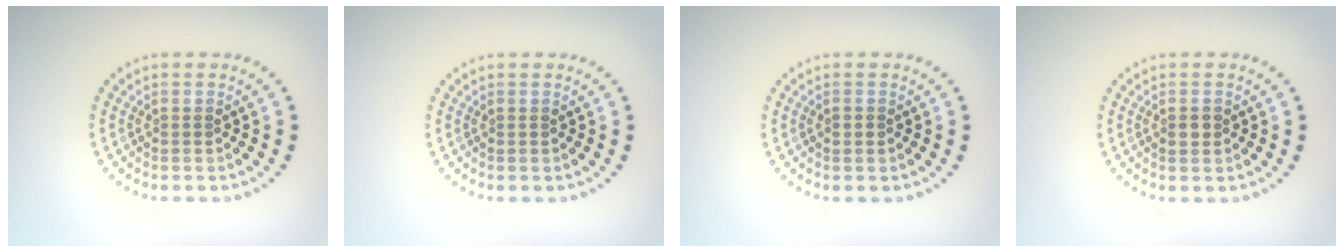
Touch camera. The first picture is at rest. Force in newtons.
{"total": 0.0}
{"total": 0.9, "press": 0.9, "slide": 0.2}
{"total": 1.3, "press": 1.3, "slide": 0.0}